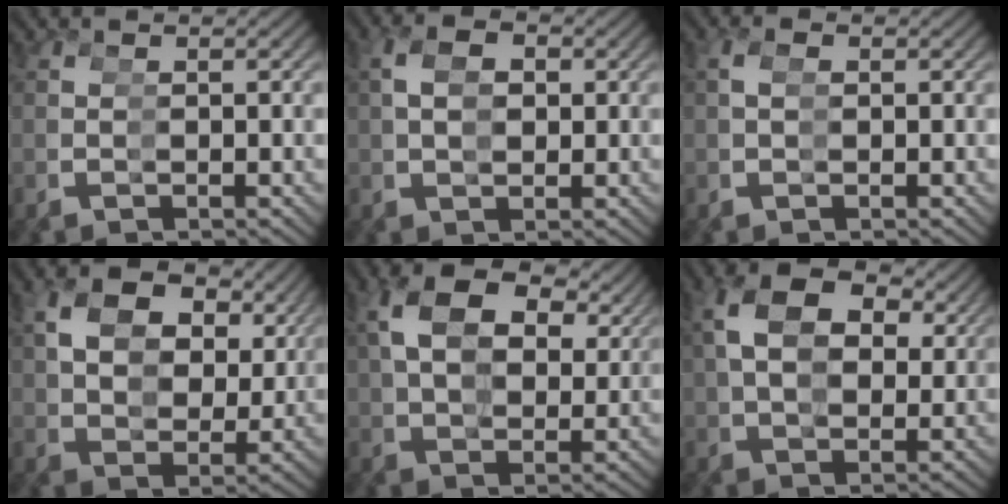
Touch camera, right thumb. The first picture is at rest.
{"total": 1.0, "force": [0.8, 0.5, 0.2], "torque": [-0.005, 0.009, 0.014]}
{"total": 0.8, "force": [-0.2, -0.4, -0.7], "torque": [0.006, 0.002, -0.002]}
{"total": 5.2, "force": [3.5, 2.9, 2.5], "torque": [-0.039, 0.017, 0.054]}
{"total": 5.6, "force": [3.7, 2.9, 3.1], "torque": [-0.050, 0.018, 0.055]}
{"total": 5.7, "force": [3.6, 3.3, 2.9], "torque": [-0.045, 0.022, 0.052]}